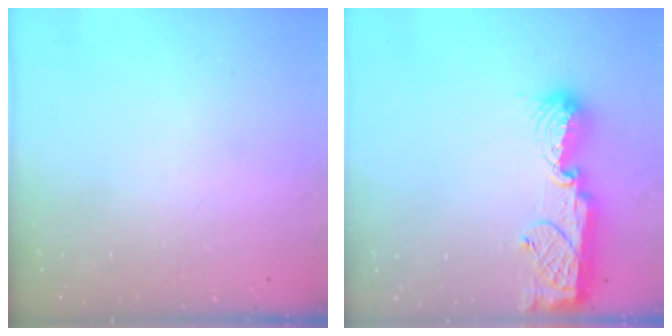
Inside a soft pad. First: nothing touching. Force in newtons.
{"total": 11.0, "press": 11.0, "slide": 0.6}